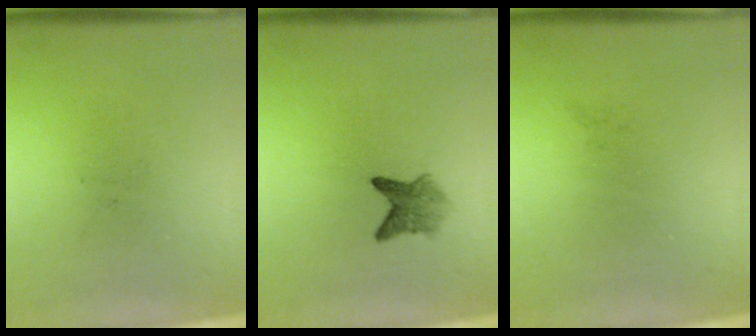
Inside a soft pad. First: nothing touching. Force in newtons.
{"total": 2.9}
{"total": 0.0}